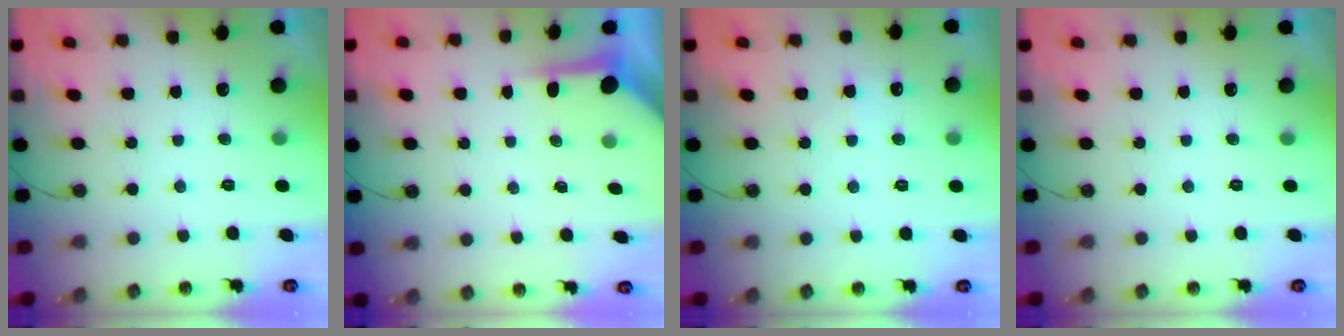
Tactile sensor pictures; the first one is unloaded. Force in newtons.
{"total": 3.7, "press": 3.7, "slide": 0.3}
{"total": 3.6, "press": 3.6, "slide": 0.4}
{"total": 0.0}